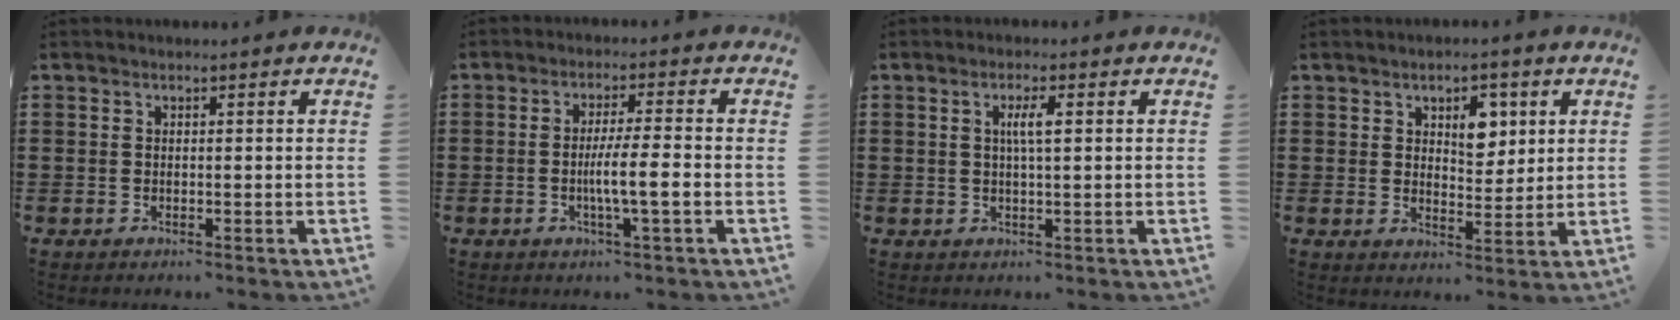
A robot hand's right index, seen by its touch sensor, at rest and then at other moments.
{"total": 5.4, "force": [-1.3, 0.3, 5.3], "torque": [-0.091, -0.003, -0.026]}
{"total": 3.0, "force": [0.6, 0.5, 2.9], "torque": [-0.058, 0.004, 0.007]}
{"total": 5.5, "force": [2.4, 3.4, 3.6], "torque": [-0.051, 0.002, 0.033]}